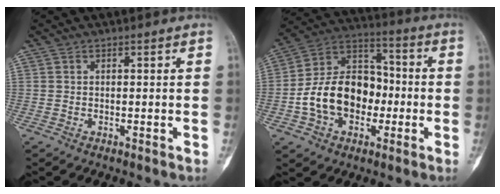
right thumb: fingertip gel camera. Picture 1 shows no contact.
{"total": 16.9, "force": [-3.3, 12.2, 11.2], "torque": [-0.161, 0.044, -0.062]}